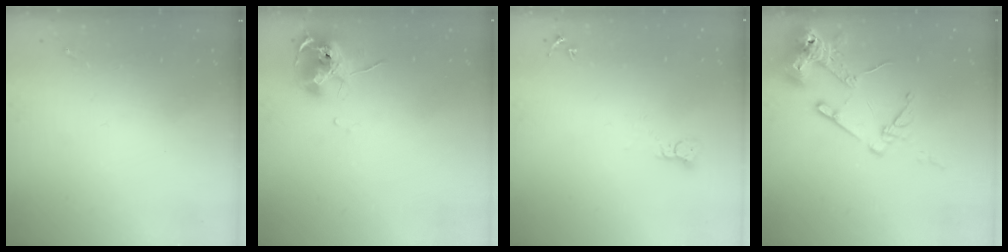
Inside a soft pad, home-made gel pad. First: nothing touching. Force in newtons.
{"total": 10.3, "press": 10.3, "slide": 0.9}
{"total": 3.3, "press": 3.3, "slide": 0.1}
{"total": 14.1, "press": 13.9, "slide": 2.0}